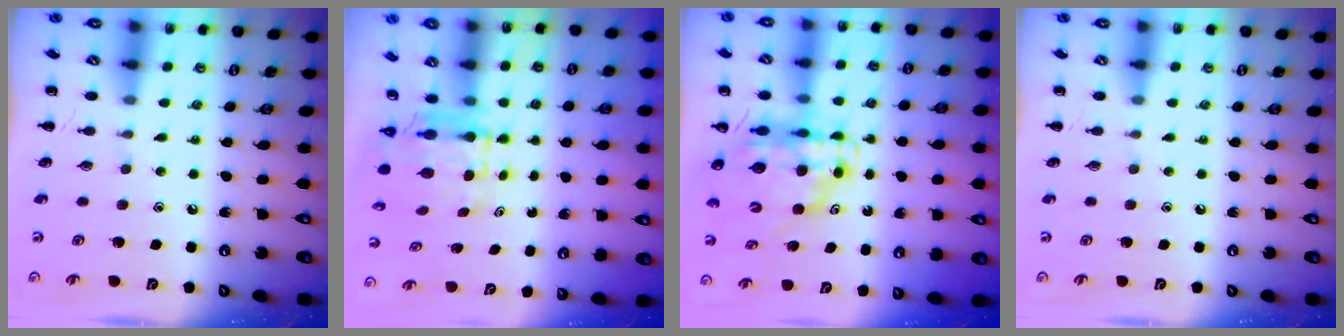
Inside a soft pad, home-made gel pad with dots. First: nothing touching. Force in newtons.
{"total": 6.1, "press": 6.0, "slide": 0.9}
{"total": 13.6, "press": 13.0, "slide": 4.0}
{"total": 0.0}